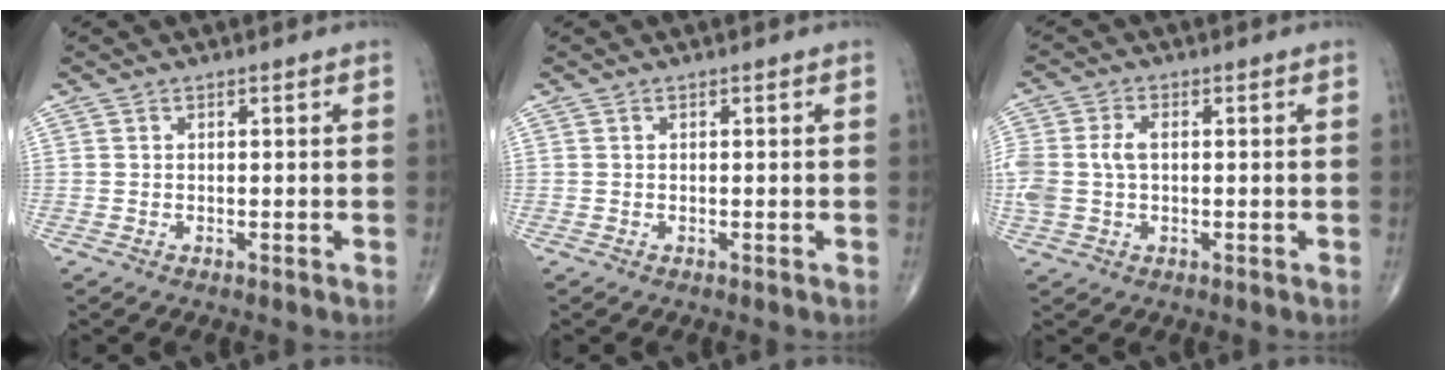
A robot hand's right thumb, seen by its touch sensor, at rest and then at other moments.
{"total": 0.0}
{"total": 7.2, "force": [0.3, 4.6, 5.4], "torque": [-0.140, 0.017, 0.009]}